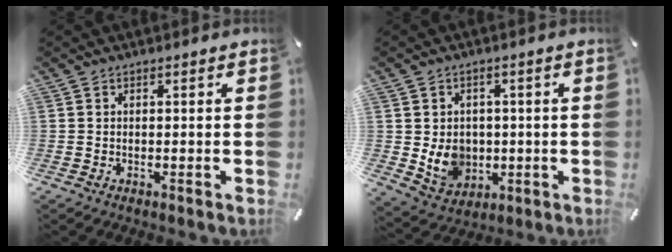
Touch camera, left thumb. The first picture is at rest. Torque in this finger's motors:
{"motor_torque": [0.14, 0.13, 0.08, 0.00, 0.13]}